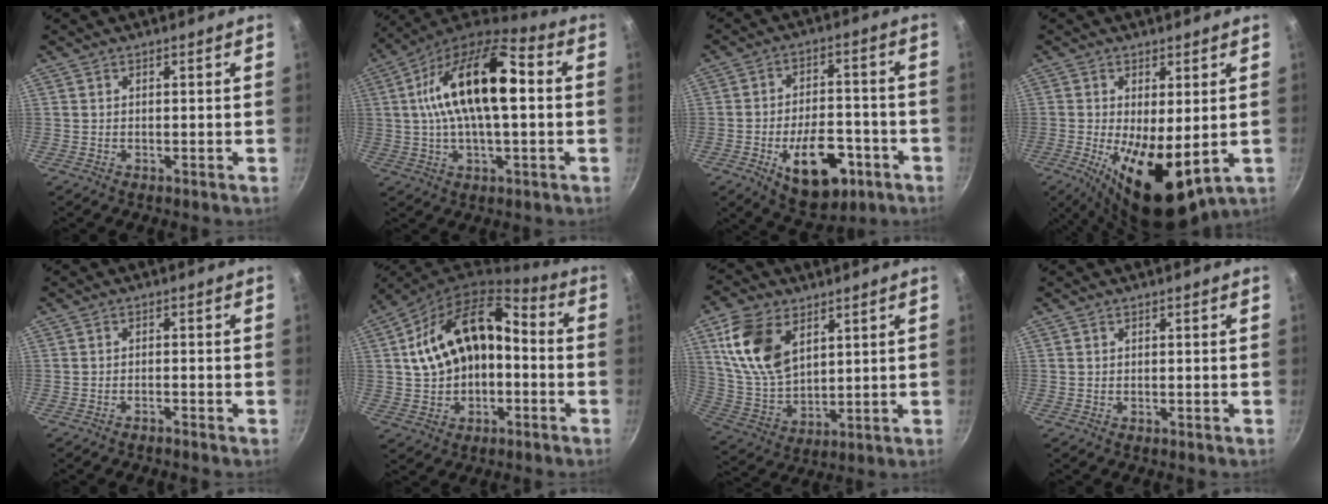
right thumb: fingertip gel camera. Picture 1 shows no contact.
{"total": 20.6, "force": [2.7, 8.7, 18.4], "torque": [-0.315, 0.024, 0.031]}
{"total": 15.3, "force": [-6.0, 8.6, 11.1], "torque": [-0.134, 0.030, -0.077]}
{"total": 13.0, "force": [-1.7, 5.3, 11.7], "torque": [-0.183, -0.019, -0.013]}
{"total": 1.1, "force": [-1.1, 0.1, 0.3], "torque": [-0.013, 0.012, -0.015]}
{"total": 17.2, "force": [0.1, 11.5, 12.9], "torque": [-0.203, 0.053, -0.005]}
{"total": 14.5, "force": [6.0, 8.8, 9.9], "torque": [-0.177, -0.021, 0.130]}
{"total": 0.0}